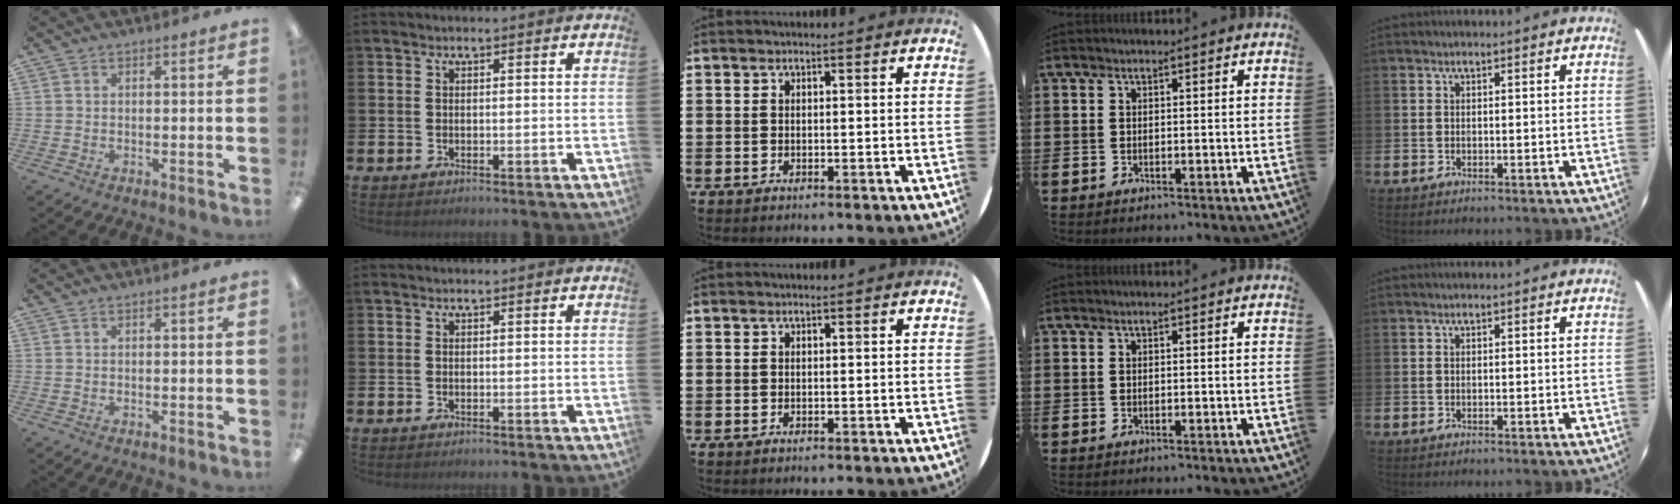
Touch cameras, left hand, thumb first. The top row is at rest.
{}